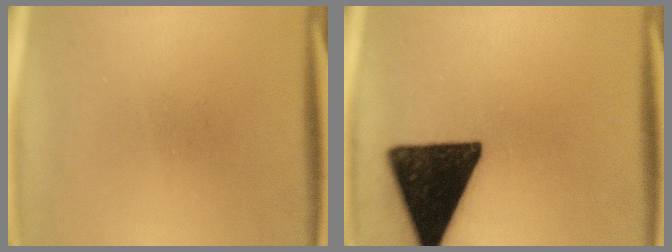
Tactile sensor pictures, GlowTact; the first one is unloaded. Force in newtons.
{"total": 17.6}